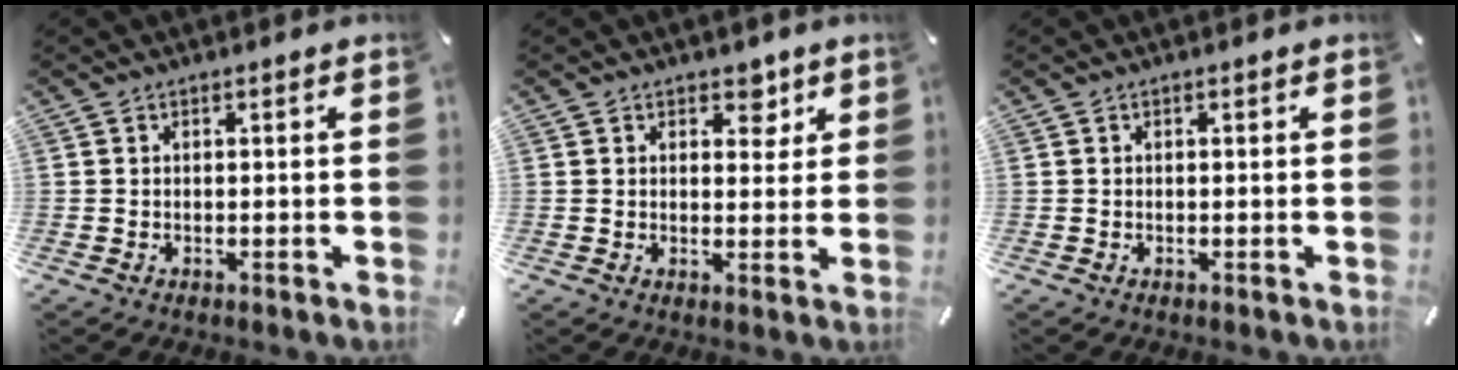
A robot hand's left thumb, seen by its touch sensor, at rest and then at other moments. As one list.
[{"total": 4.4, "force": [2.5, 3.0, 2.0], "torque": [0.000, -0.016, 0.035]}, {"total": 0.0}]